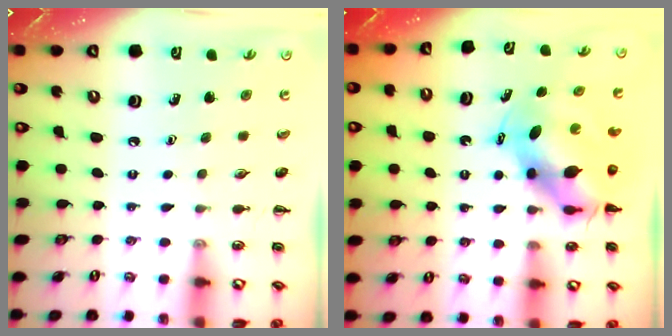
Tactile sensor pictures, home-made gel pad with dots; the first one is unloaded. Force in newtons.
{"total": 7.1, "press": 7.0, "slide": 1.5}